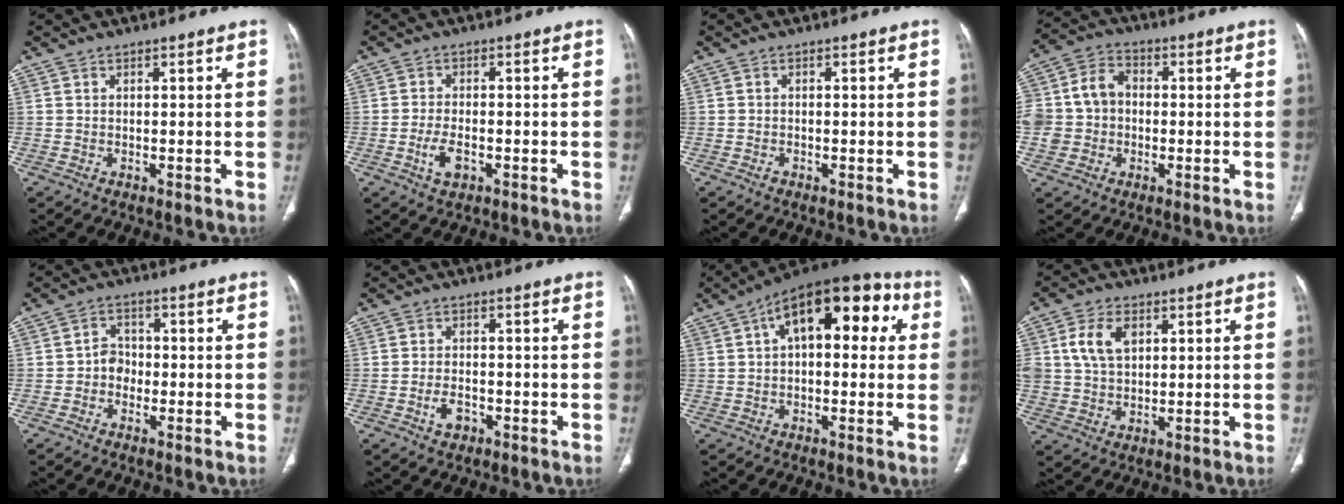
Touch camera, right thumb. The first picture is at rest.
{"total": 4.3, "force": [-1.6, 2.3, 3.2], "torque": [-0.062, 0.008, -0.026]}
{"total": 0.7, "force": [-0.5, 0.5, 0.2], "torque": [-0.003, 0.001, -0.010]}
{"total": 12.0, "force": [-0.6, 10.2, 6.3], "torque": [-0.121, 0.037, -0.016]}
{"total": 3.5, "force": [-1.1, 3.0, 1.4], "torque": [0.000, 0.016, -0.027]}
{"total": 3.6, "force": [-1.7, 2.4, 2.1], "torque": [-0.036, 0.015, -0.025]}
{"total": 18.0, "force": [5.1, 9.2, 14.6], "torque": [-0.170, 0.040, 0.064]}
{"total": 8.0, "force": [2.4, 5.5, 5.2], "torque": [-0.091, -0.002, 0.050]}